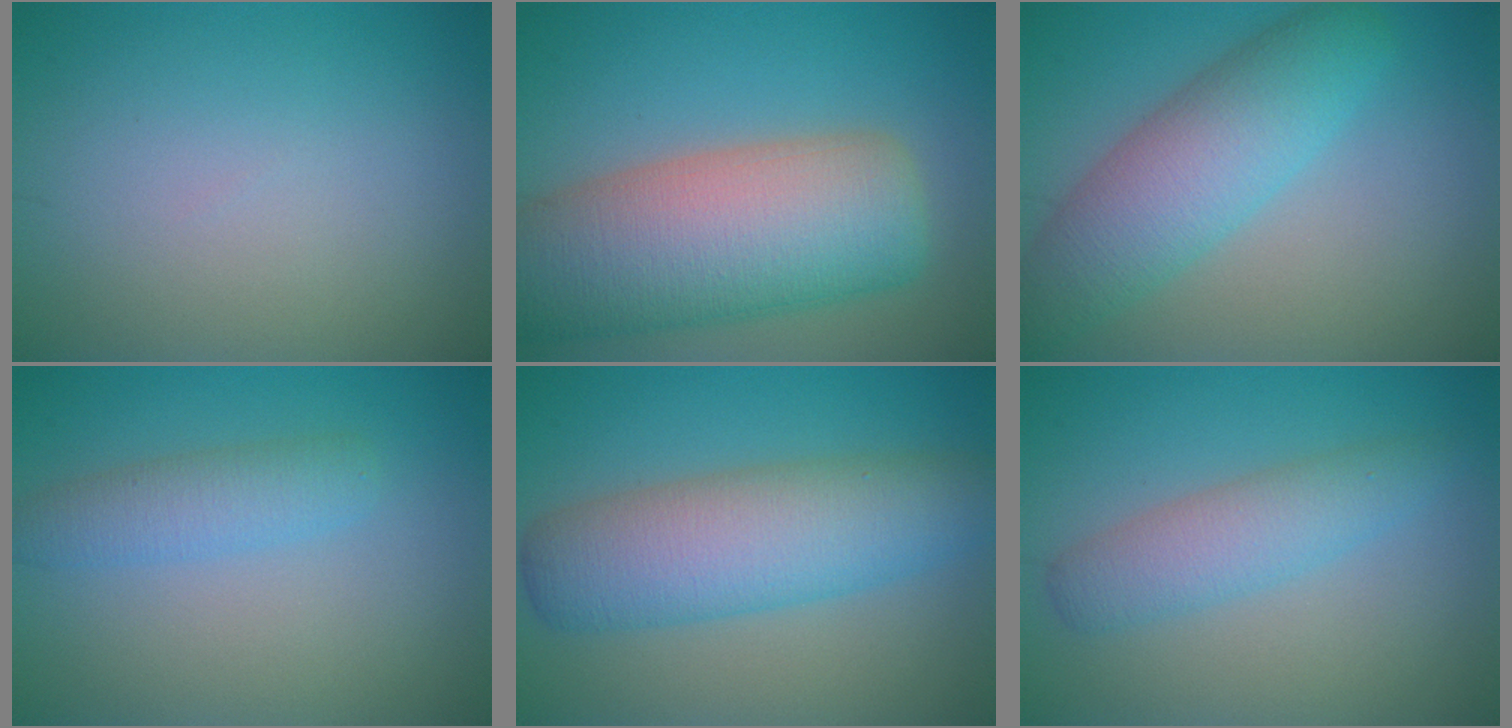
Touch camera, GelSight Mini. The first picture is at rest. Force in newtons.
{"total": 12.7, "press": 12.7, "slide": 1.0}
{"total": 6.7, "press": 6.7, "slide": 0.2}
{"total": 2.8, "press": 2.8, "slide": 0.1}
{"total": 7.9, "press": 7.9, "slide": 0.3}
{"total": 3.5, "press": 3.5, "slide": 0.0}